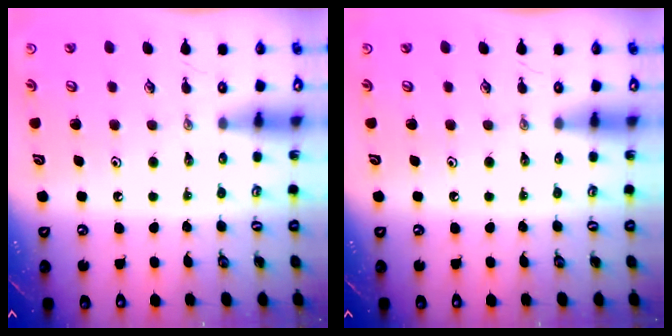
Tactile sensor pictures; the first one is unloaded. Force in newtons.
{"total": 0.0}